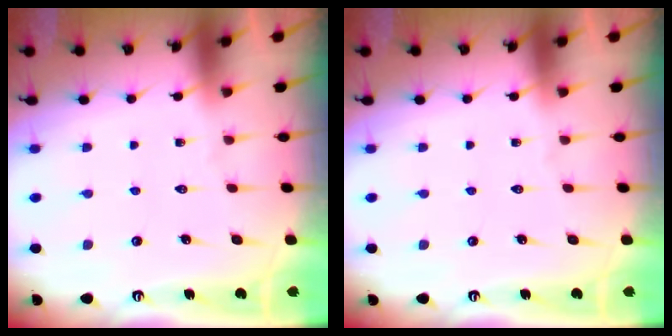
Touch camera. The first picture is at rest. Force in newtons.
{"total": 0.0}